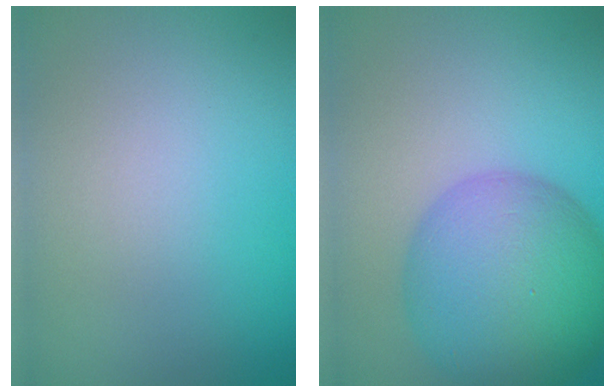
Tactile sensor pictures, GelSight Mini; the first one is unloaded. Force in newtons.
{"total": 12.7, "press": 12.7, "slide": 0.2}